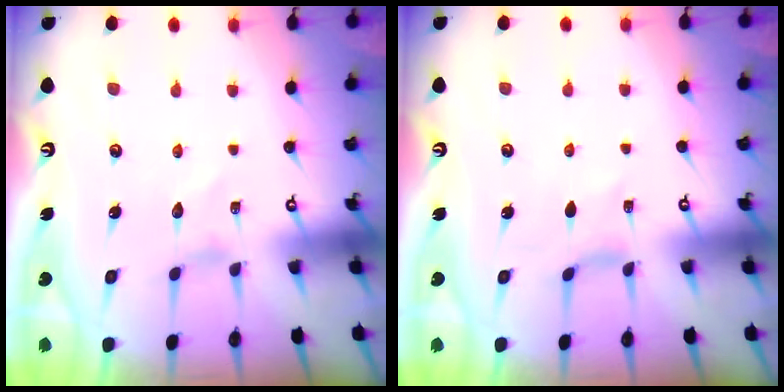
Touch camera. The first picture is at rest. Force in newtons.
{"total": 2.0, "press": 2.0, "slide": 0.3}